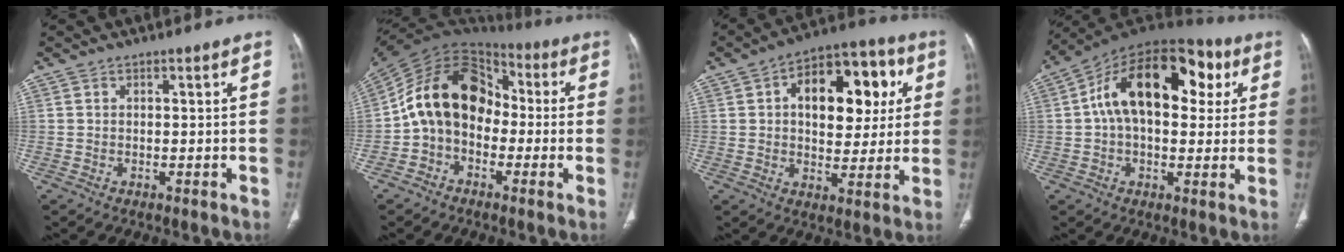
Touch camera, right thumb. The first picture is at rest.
{"total": 15.9, "force": [-1.2, 11.9, 10.5], "torque": [-0.161, 0.058, -0.034]}
{"total": 18.1, "force": [4.5, 10.6, 14.0], "torque": [-0.147, 0.016, 0.064]}
{"total": 21.6, "force": [5.2, 12.7, 16.7], "torque": [-0.238, 0.035, 0.070]}